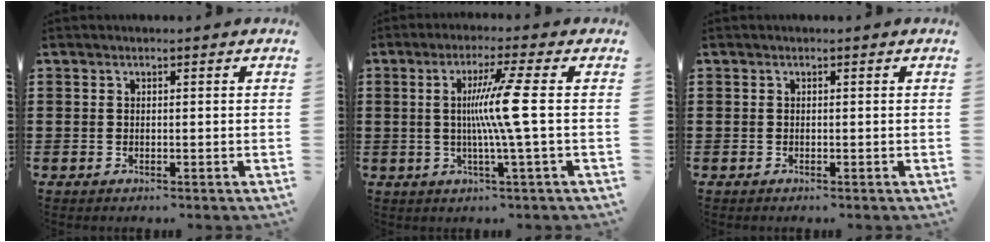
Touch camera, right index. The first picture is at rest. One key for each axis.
{"total": 8.4, "fx": 0.2, "fy": -1.4, "fz": 8.3, "tx": -0.159, "ty": -0.011, "tz": -0.011}
{"total": 0.0}